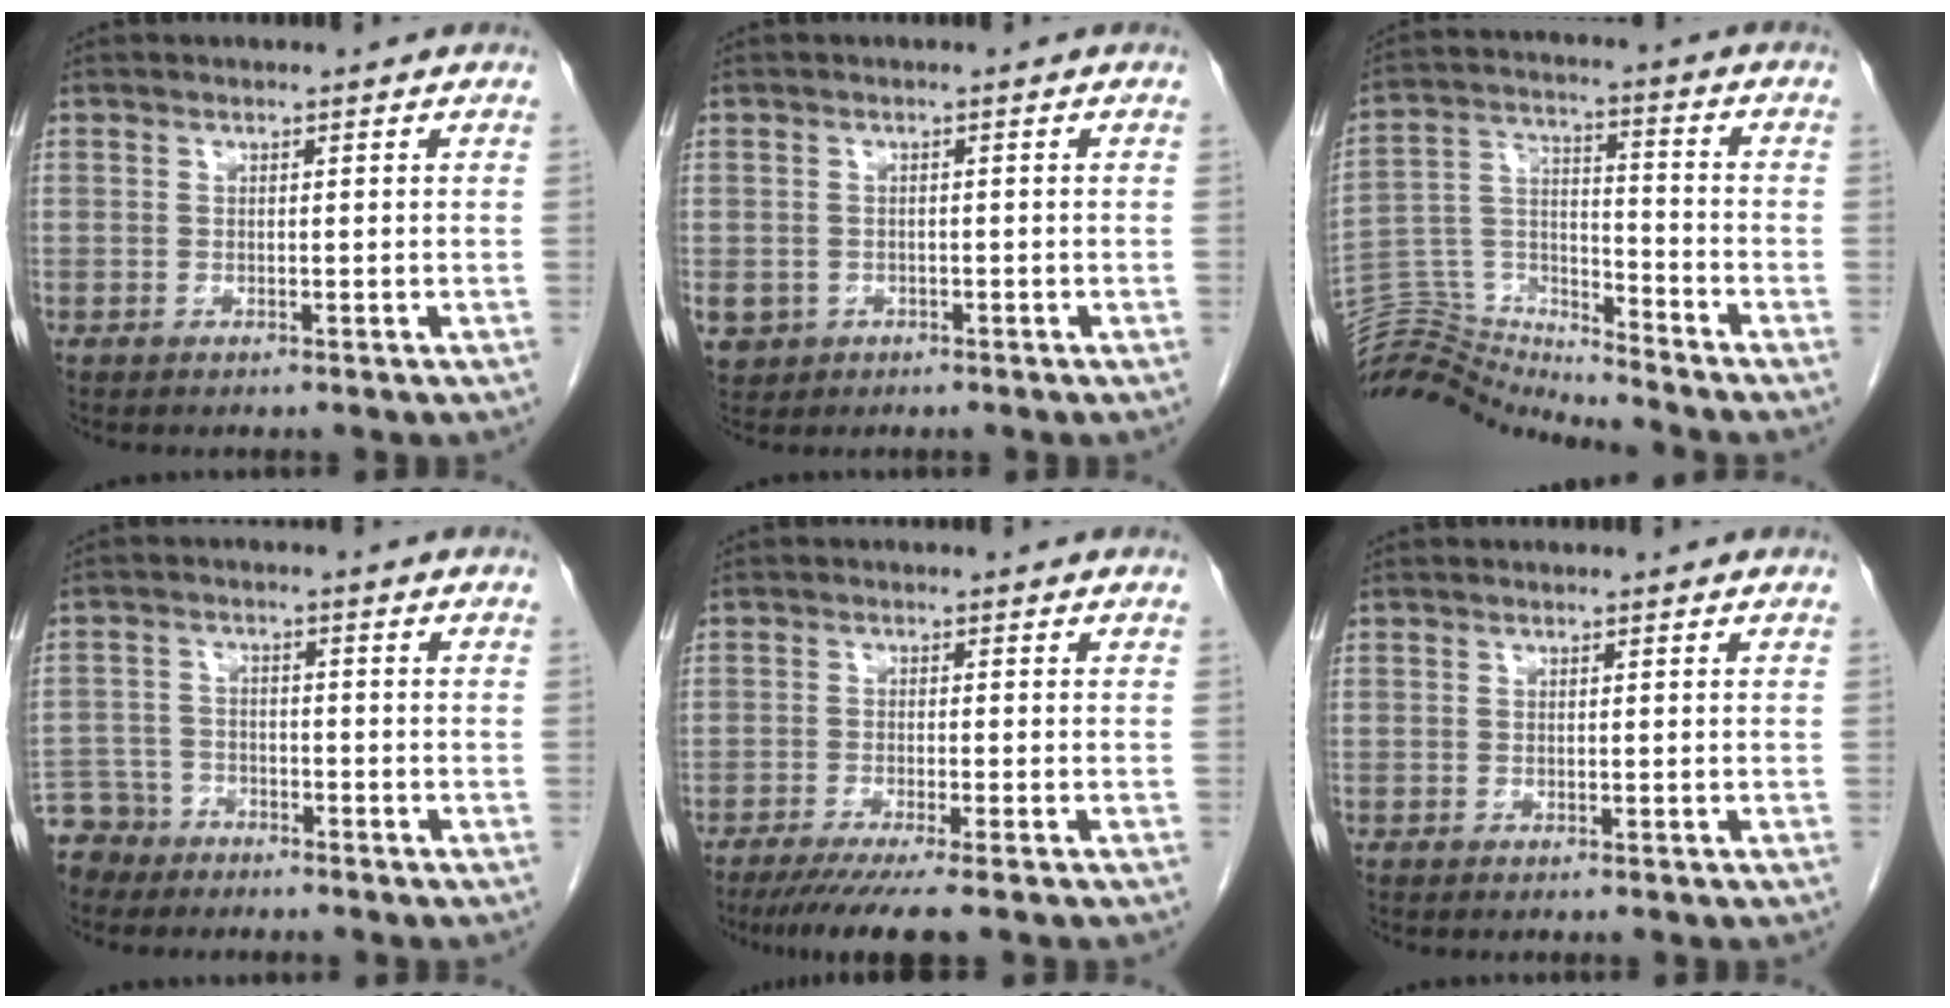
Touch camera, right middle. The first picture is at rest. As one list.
[{"total": 5.4, "force": [-2.2, 4.7, 1.3], "torque": [-0.034, 0.000, -0.030]}, {"total": 13.1, "force": [-13.0, -0.5, -0.7], "torque": [0.010, 0.052, -0.241]}, {"total": 6.5, "force": [-5.5, 3.4, -0.3], "torque": [0.002, -0.004, -0.106]}, {"total": 7.2, "force": [-5.7, -0.4, 4.4], "torque": [-0.062, -0.018, -0.090]}, {"total": 0.0}]